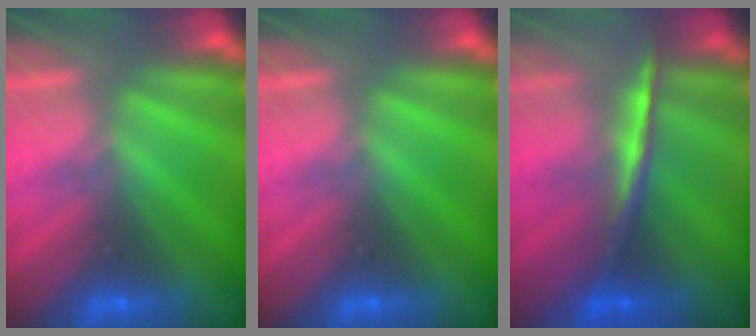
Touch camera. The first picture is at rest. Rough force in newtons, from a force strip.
{"total": 0.0}
{"total": 1.5}